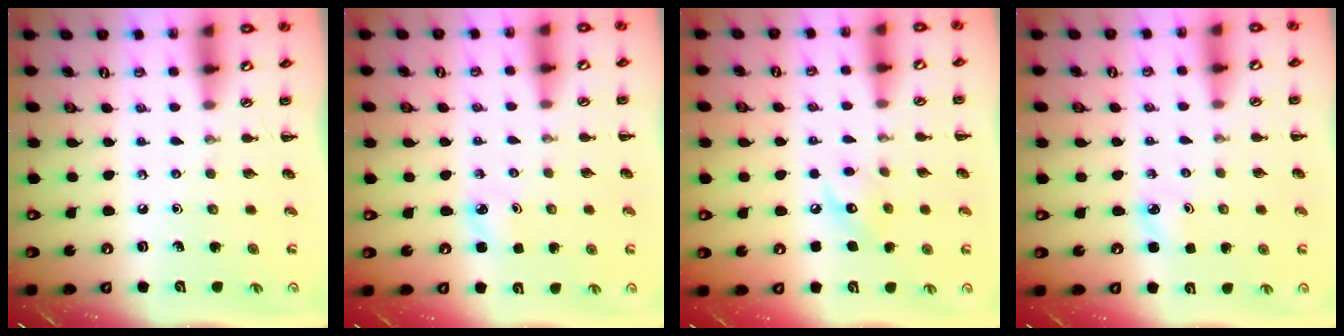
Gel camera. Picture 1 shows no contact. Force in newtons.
{"total": 2.5, "press": 2.4, "slide": 0.8}
{"total": 7.6, "press": 7.5, "slide": 0.6}
{"total": 2.5, "press": 2.4, "slide": 0.8}